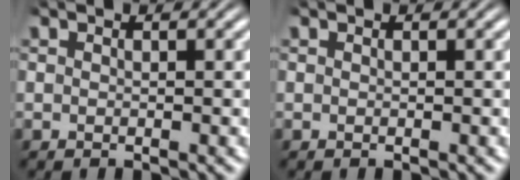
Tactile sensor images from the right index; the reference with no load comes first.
{"total": 0.0}